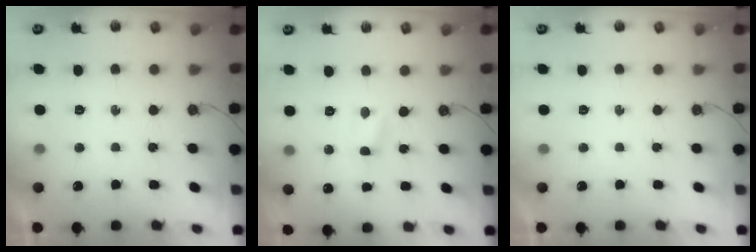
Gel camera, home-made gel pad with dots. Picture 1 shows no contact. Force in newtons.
{"total": 1.9, "press": 1.8, "slide": 0.3}
{"total": 0.0}